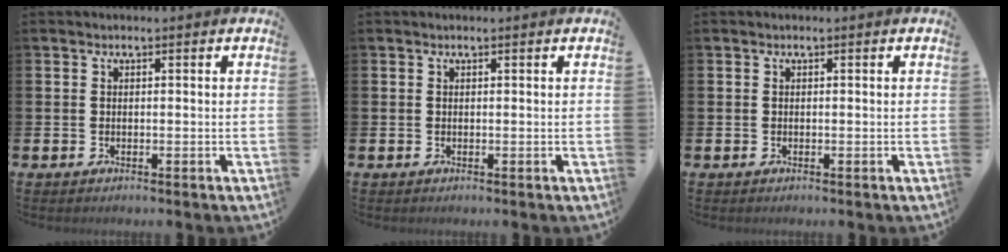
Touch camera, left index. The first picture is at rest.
{"total": 0.0}
{"total": 0.0}